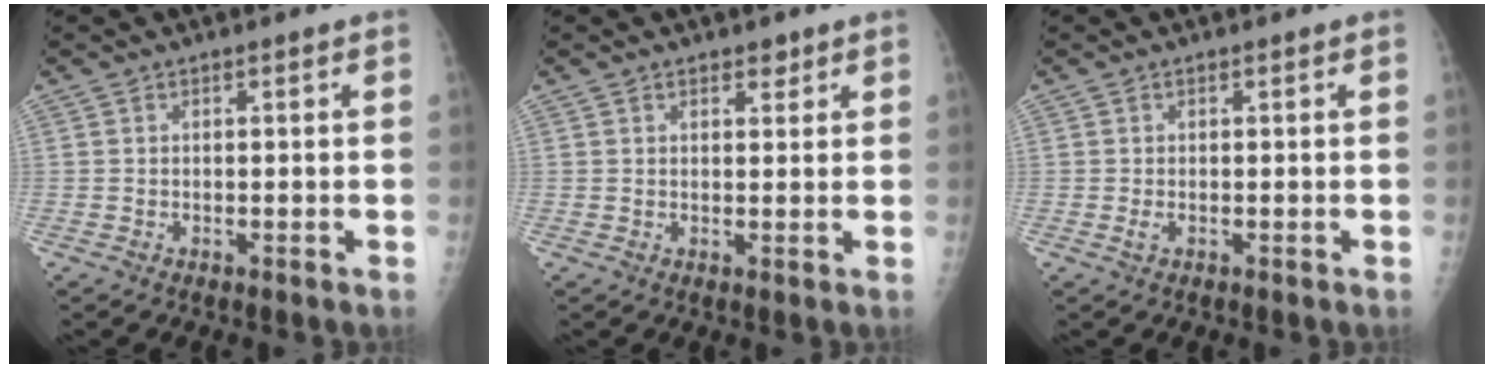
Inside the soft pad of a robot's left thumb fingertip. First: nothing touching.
{"total": 2.0, "force": [1.4, 1.1, 0.9], "torque": [0.001, -0.007, 0.017]}
{"total": 1.0, "force": [-0.1, 0.5, 0.9], "torque": [-0.020, 0.001, -0.003]}